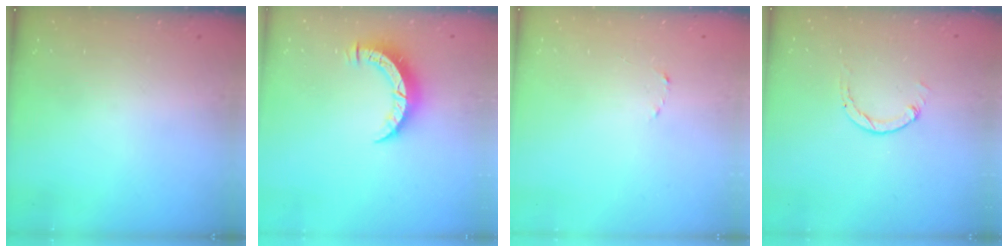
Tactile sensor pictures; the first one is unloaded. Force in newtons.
{"total": 6.3, "press": 6.3, "slide": 0.6}
{"total": 1.5, "press": 1.5, "slide": 0.2}
{"total": 1.3, "press": 1.2, "slide": 0.2}